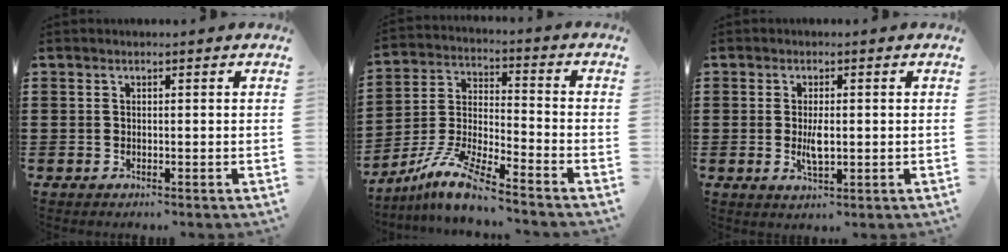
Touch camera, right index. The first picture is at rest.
{"total": 9.2, "force": [-8.0, 0.4, 4.6], "torque": [-0.108, -0.001, -0.163]}
{"total": 3.3, "force": [-0.1, 1.3, 3.1], "torque": [-0.065, -0.003, -0.005]}